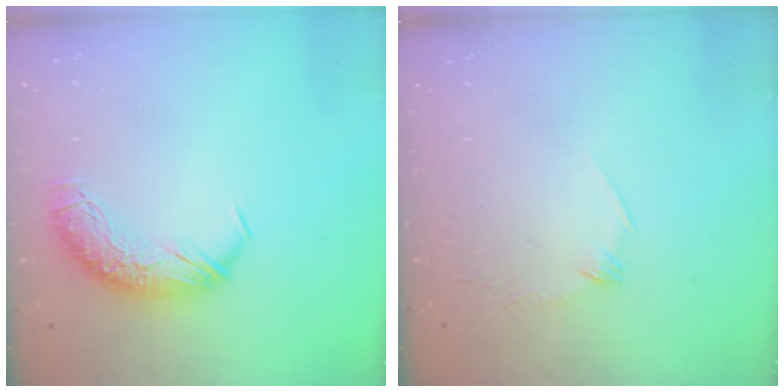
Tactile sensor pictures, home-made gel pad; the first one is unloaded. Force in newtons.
{"total": 8.5, "press": 8.5, "slide": 0.4}